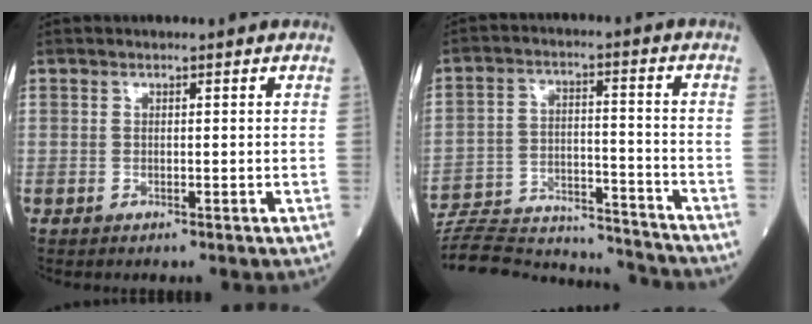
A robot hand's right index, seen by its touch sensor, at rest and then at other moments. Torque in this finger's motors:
{"motor_torque": [-0.77, -0.65, -1.05, -0.21]}